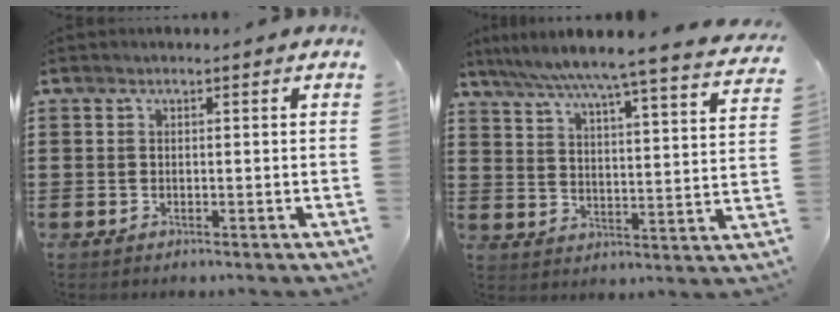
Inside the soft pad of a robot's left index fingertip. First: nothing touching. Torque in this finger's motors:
{"motor_torque": [2.14, 0.00, 0.24, 0.02]}